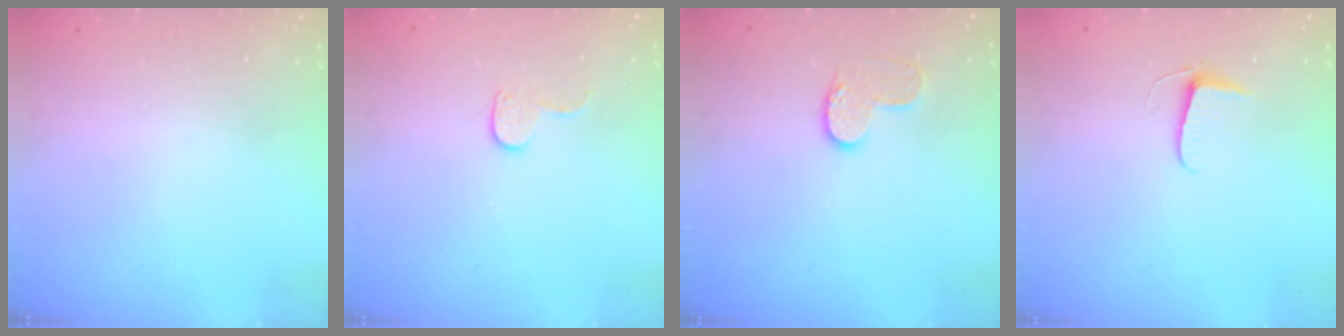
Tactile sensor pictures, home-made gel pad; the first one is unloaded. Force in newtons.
{"total": 6.7, "press": 6.7, "slide": 0.6}
{"total": 7.4, "press": 7.4, "slide": 0.2}
{"total": 5.5, "press": 5.5, "slide": 0.5}